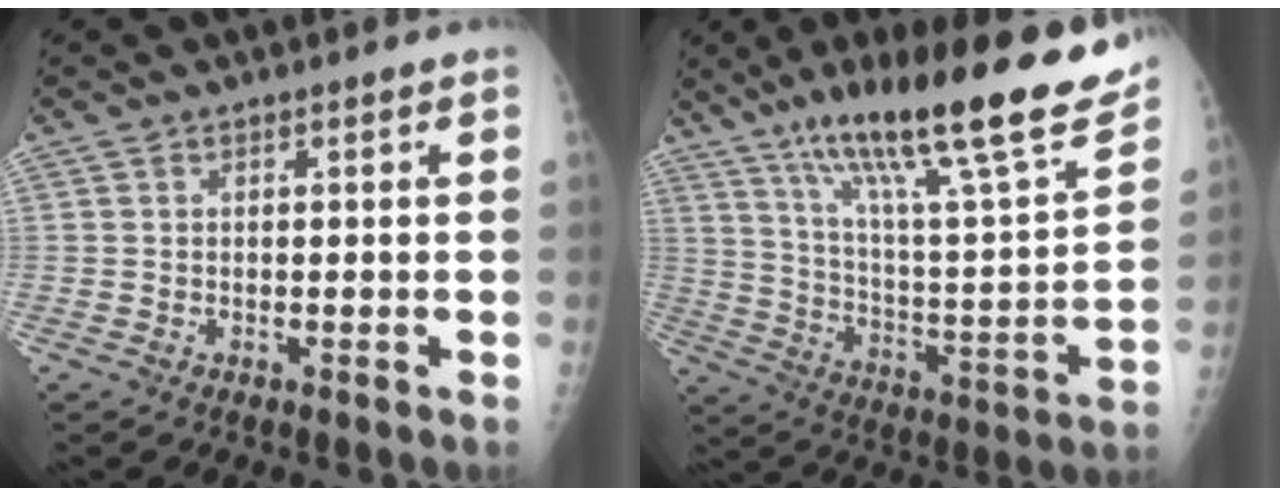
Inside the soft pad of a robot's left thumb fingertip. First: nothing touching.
{"total": 27.8, "force": [18.6, 4.6, 20.2], "torque": [-0.299, -0.054, 0.301]}